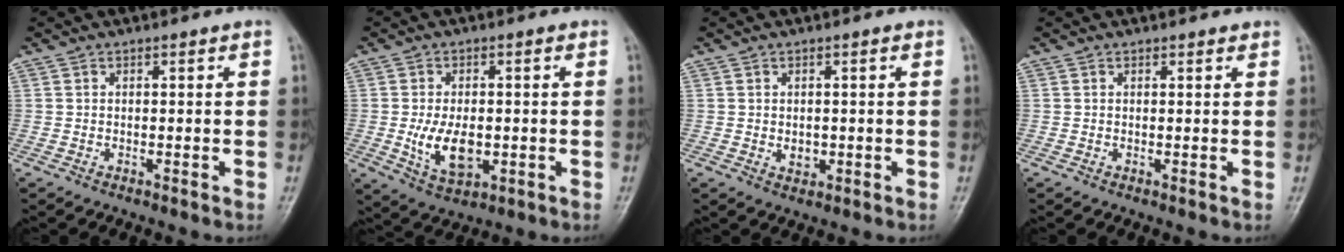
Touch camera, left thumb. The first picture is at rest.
{"total": 8.3, "force": [-1.1, 4.8, 6.6], "torque": [-0.109, -0.010, -0.011]}
{"total": 2.1, "force": [-0.1, 1.7, 1.4], "torque": [-0.012, -0.001, 0.003]}
{"total": 0.8, "force": [0.7, 0.3, 0.3], "torque": [-0.003, -0.003, 0.007]}